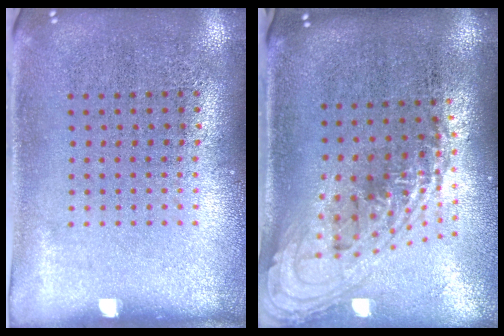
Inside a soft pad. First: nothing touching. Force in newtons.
{"total": 2.1, "press": 1.7, "slide": 1.3}